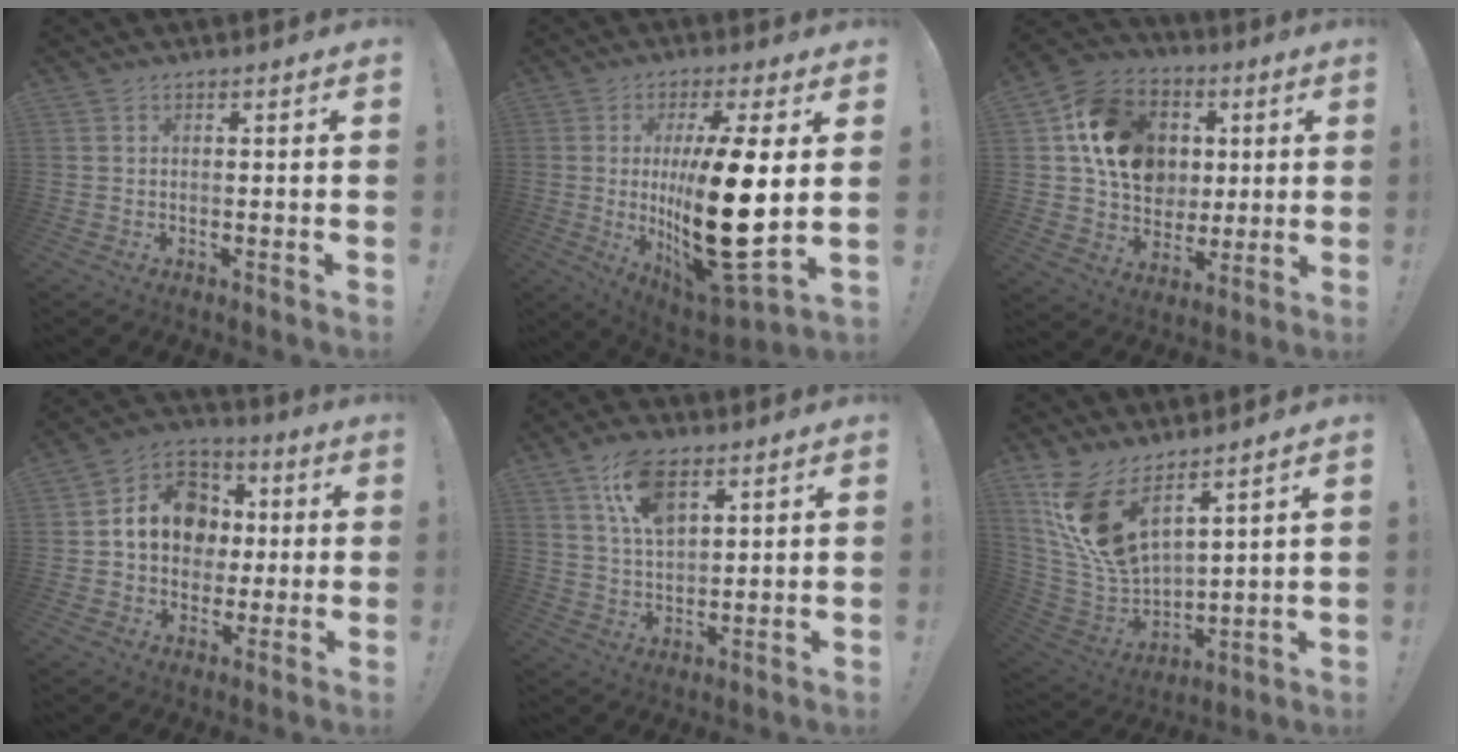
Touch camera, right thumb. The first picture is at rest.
{"total": 22.1, "force": [1.1, 6.4, 21.2], "torque": [-0.370, -0.030, 0.018]}
{"total": 18.2, "force": [4.1, 15.0, 9.4], "torque": [-0.145, 0.003, 0.100]}
{"total": 15.2, "force": [1.8, 13.0, 7.6], "torque": [-0.093, 0.012, 0.045]}
{"total": 11.2, "force": [6.2, 5.7, 7.4], "torque": [-0.136, -0.013, 0.117]}
{"total": 15.7, "force": [10.2, 6.9, 9.8], "torque": [-0.208, -0.080, 0.188]}